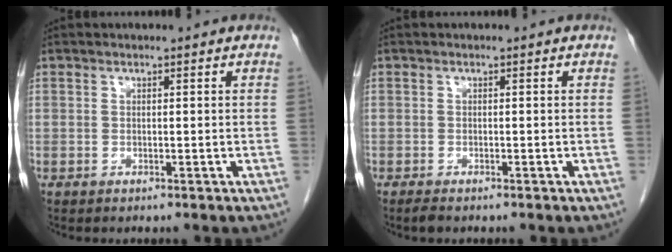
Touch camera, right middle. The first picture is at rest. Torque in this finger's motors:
{"motor_torque": [-0.02, 0.12, 0.00, 0.00]}